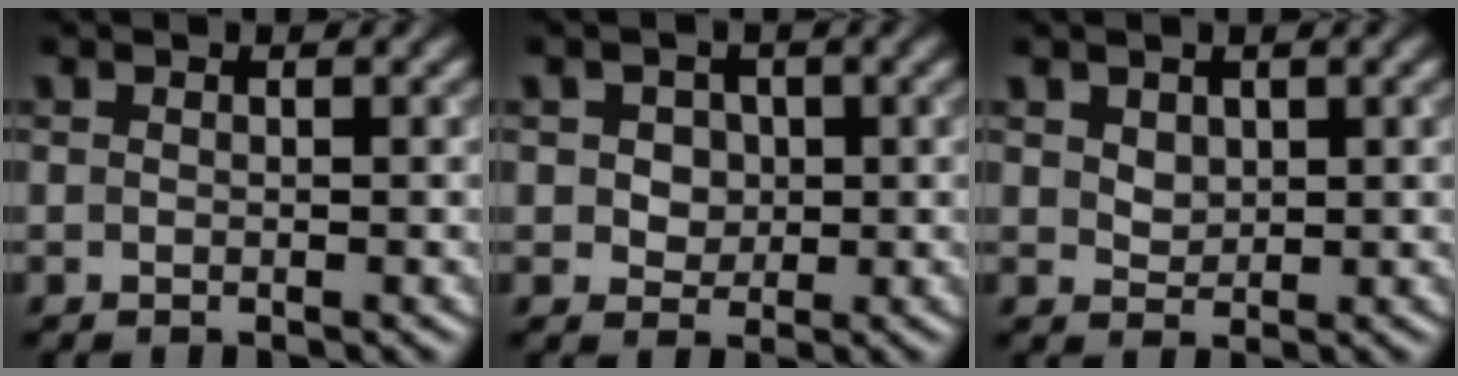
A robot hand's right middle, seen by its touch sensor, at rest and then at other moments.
{"total": 2.8, "force": [0.7, 2.3, 1.4], "torque": [-0.019, 0.012, 0.007]}
{"total": 1.4, "force": [0.7, 1.1, 0.7], "torque": [-0.014, -0.001, 0.013]}